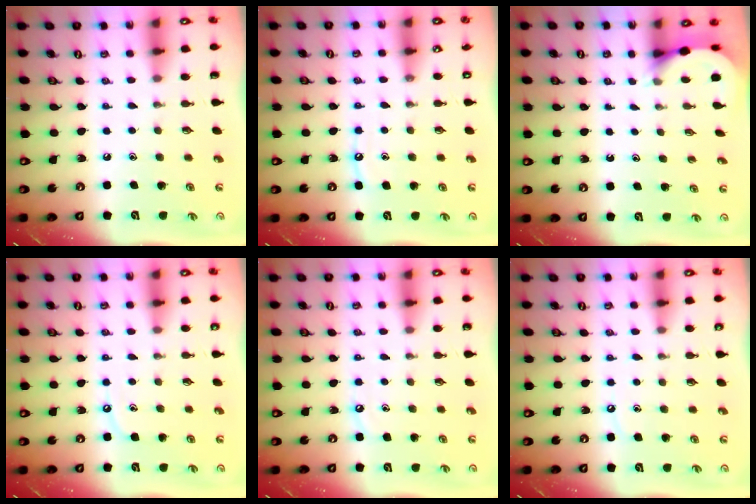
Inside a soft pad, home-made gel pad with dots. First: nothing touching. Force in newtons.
{"total": 5.7, "press": 5.6, "slide": 0.6}
{"total": 3.0, "press": 3.0, "slide": 0.2}
{"total": 3.8, "press": 3.8, "slide": 0.6}
{"total": 3.6, "press": 3.5, "slide": 0.5}
{"total": 4.5, "press": 4.4, "slide": 0.4}